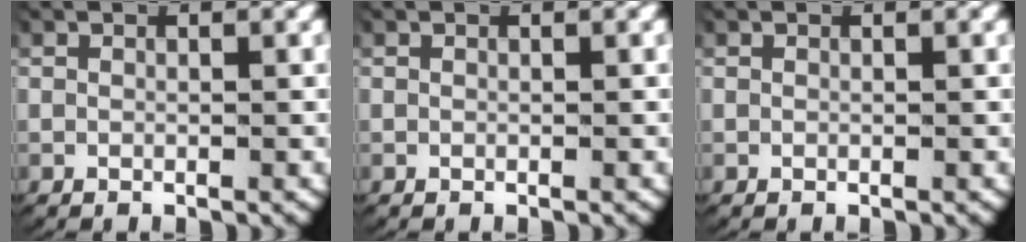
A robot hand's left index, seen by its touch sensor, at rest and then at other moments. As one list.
[{"total": 0.0}, {"total": 0.0}]